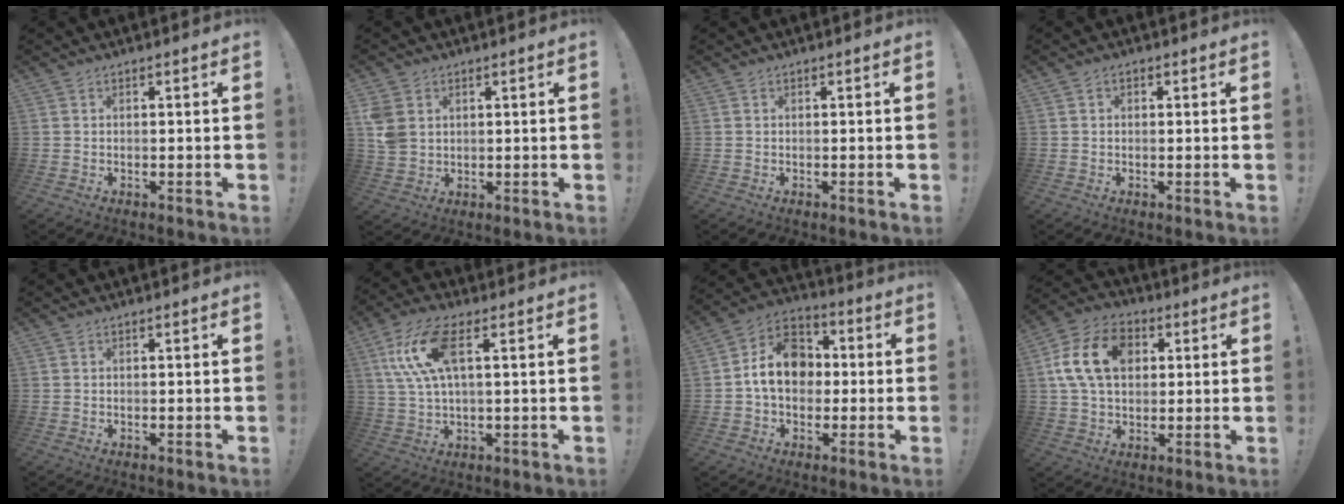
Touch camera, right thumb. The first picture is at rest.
{"total": 6.5, "force": [2.3, 5.0, 3.6], "torque": [-0.069, -0.007, 0.046]}
{"total": 0.0}
{"total": 1.2, "force": [0.0, 1.0, 0.6], "torque": [-0.002, 0.002, -0.002]}
{"total": 0.0}
{"total": 12.9, "force": [4.2, 5.0, 11.1], "torque": [-0.224, 0.000, 0.077]}
{"total": 13.9, "force": [0.4, 11.0, 8.4], "torque": [-0.121, 0.020, 0.017]}
{"total": 16.3, "force": [4.0, 11.9, 10.5], "torque": [-0.182, -0.003, 0.075]}